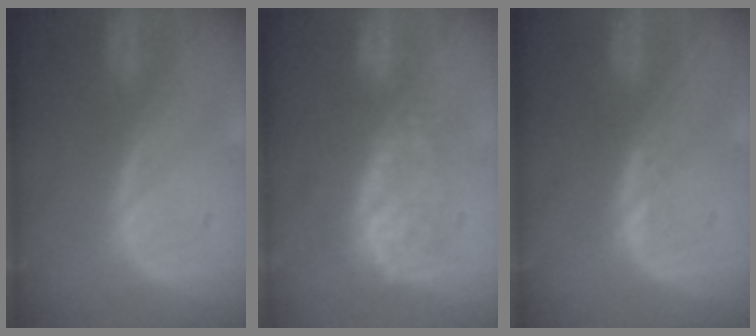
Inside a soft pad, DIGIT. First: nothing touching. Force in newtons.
{"total": 8.7, "press": 7.3, "slide": 4.6}
{"total": 0.7, "press": 0.7, "slide": 0.1}